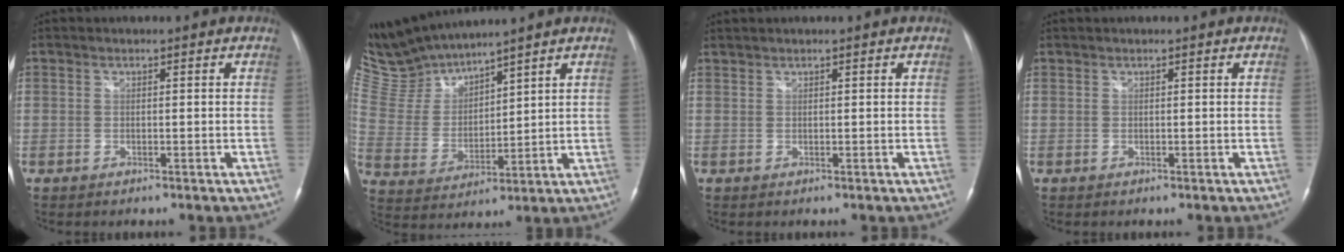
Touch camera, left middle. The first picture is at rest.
{"total": 9.6, "force": [9.6, -0.2, 0.6], "torque": [-0.044, 0.005, 0.219]}
{"total": 0.7, "force": [0.7, 0.0, 0.0], "torque": [-0.008, 0.010, 0.021]}
{"total": 0.0}